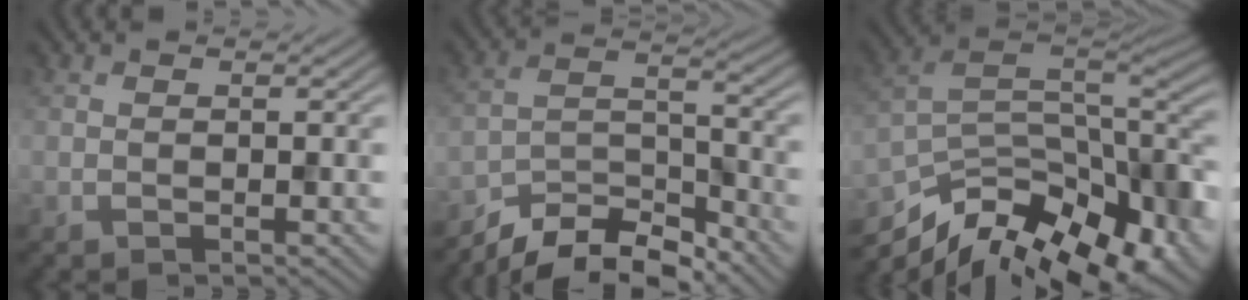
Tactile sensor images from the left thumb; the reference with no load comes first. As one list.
[{"total": 8.7, "force": [-7.7, 2.3, 3.4], "torque": [-0.056, 0.005, -0.151]}, {"total": 15.5, "force": [-9.2, 6.7, 10.5], "torque": [-0.215, -0.024, -0.148]}]